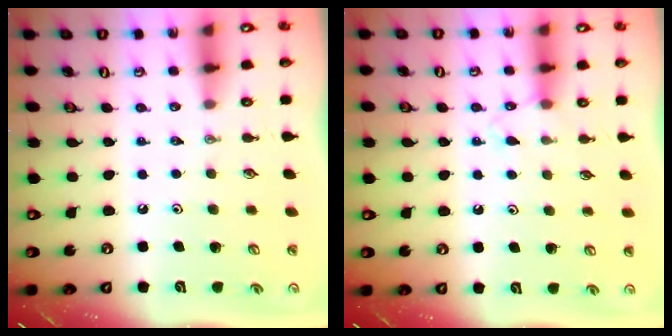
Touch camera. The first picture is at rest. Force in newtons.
{"total": 5.3, "press": 5.2, "slide": 0.7}